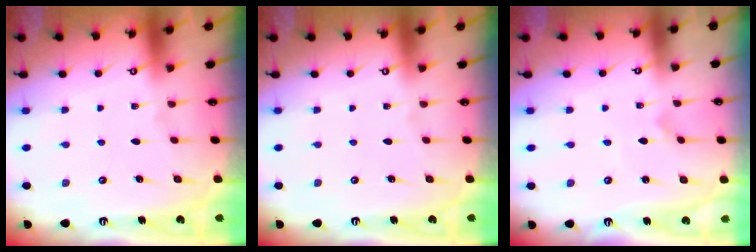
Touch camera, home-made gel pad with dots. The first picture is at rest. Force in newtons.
{"total": 0.0}
{"total": 0.8, "press": 0.8, "slide": 0.1}